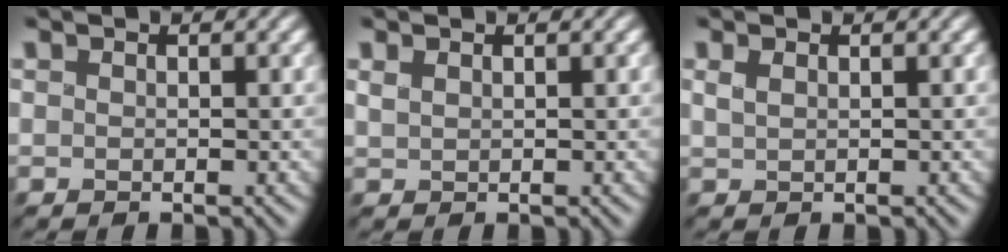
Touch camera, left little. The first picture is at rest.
{"total": 0.7, "force": [0.4, 0.3, 0.5], "torque": [-0.015, 0.001, 0.010]}
{"total": 0.8, "force": [0.2, 0.4, 0.7], "torque": [-0.020, 0.000, 0.006]}